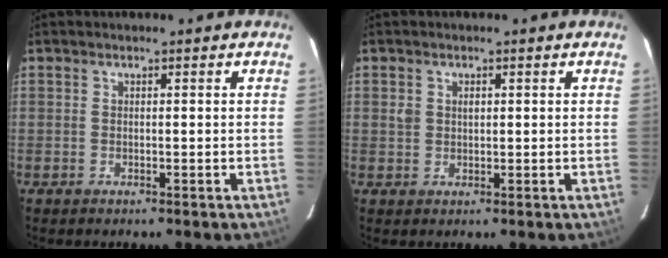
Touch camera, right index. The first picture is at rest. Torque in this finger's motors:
{"motor_torque": [0.00, 0.02, 0.08, 0.02]}